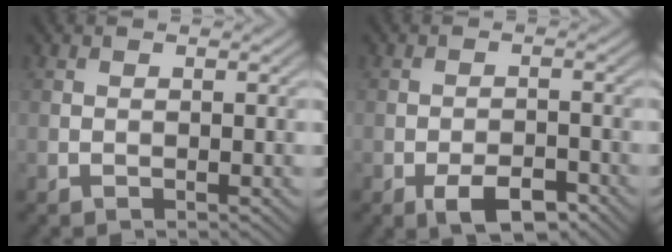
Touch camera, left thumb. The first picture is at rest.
{"total": 5.0, "force": [-3.1, 2.1, 3.4], "torque": [-0.052, -0.001, -0.051]}